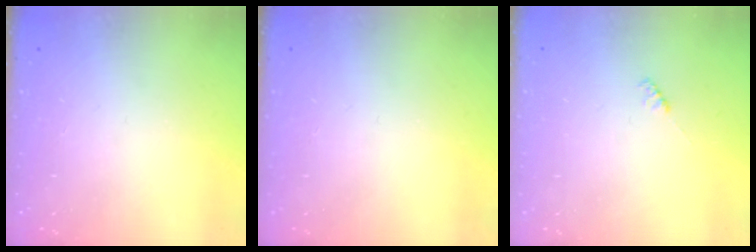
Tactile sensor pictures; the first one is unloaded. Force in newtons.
{"total": 0.0}
{"total": 2.3, "press": 2.2, "slide": 0.5}